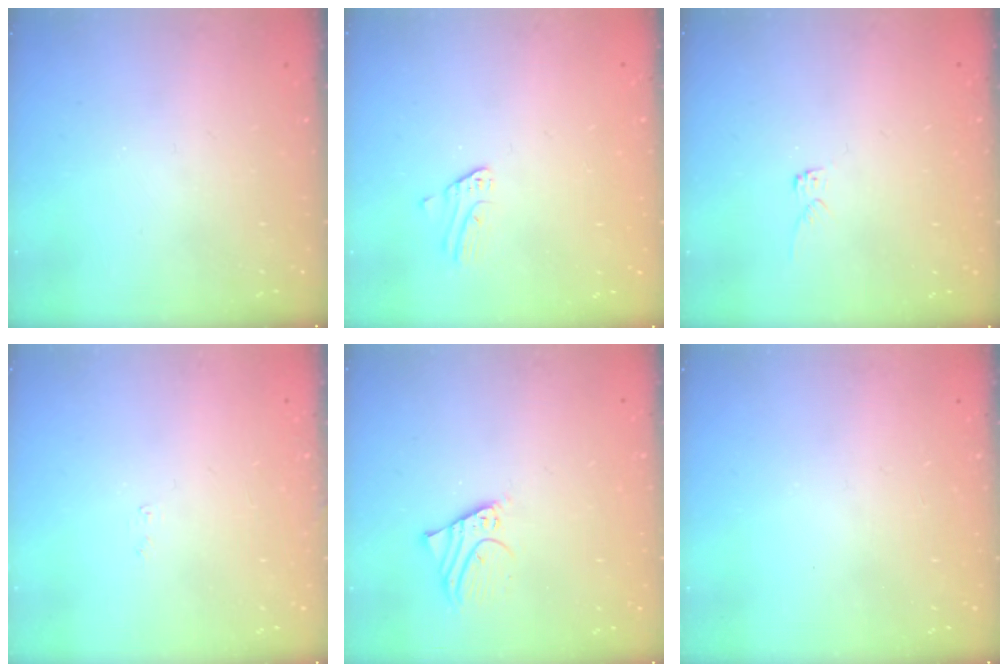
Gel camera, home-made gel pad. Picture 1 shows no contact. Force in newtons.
{"total": 2.1, "press": 2.1, "slide": 0.2}
{"total": 2.8, "press": 2.8, "slide": 0.1}
{"total": 4.1, "press": 4.1, "slide": 0.0}
{"total": 2.9, "press": 2.9, "slide": 0.0}
{"total": 2.2, "press": 2.2, "slide": 0.2}